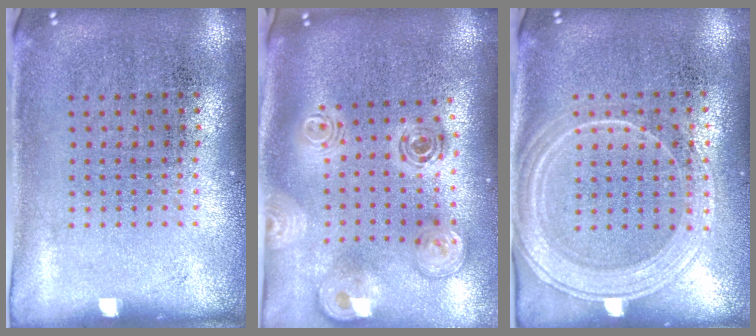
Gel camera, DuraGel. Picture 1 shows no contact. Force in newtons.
{"total": 2.0, "press": 1.7, "slide": 1.1}
{"total": 2.0, "press": 1.9, "slide": 0.7}